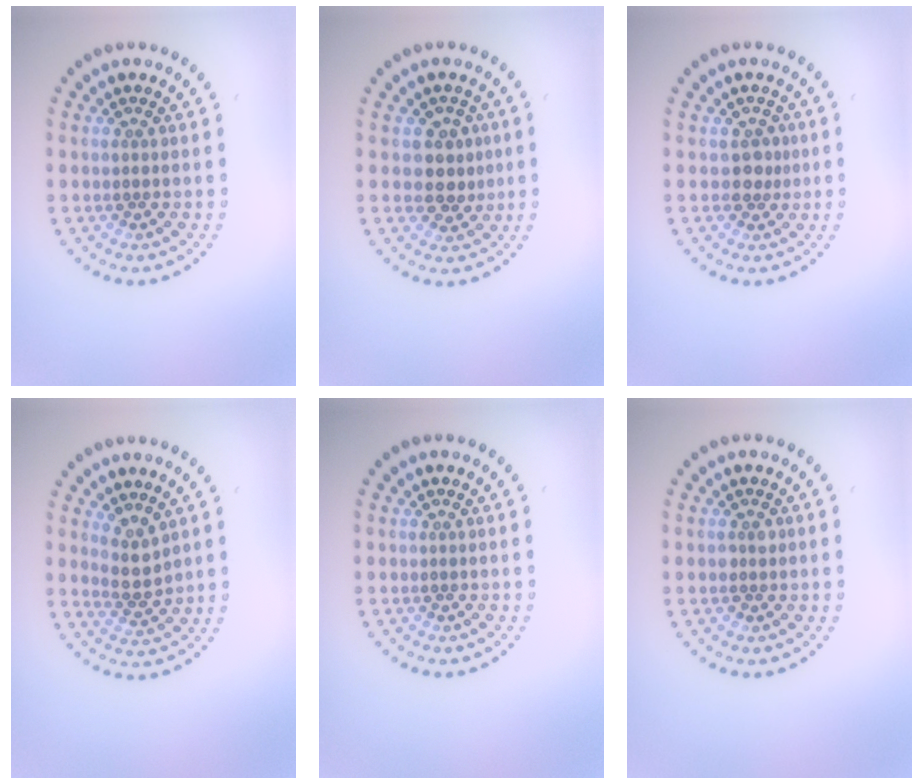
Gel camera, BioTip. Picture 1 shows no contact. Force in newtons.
{"total": 2.7, "press": 2.5, "slide": 1.0}
{"total": 1.7, "press": 1.4, "slide": 0.9}
{"total": 2.2, "press": 1.8, "slide": 1.3}
{"total": 0.0}
{"total": 1.0, "press": 1.0, "slide": 0.3}